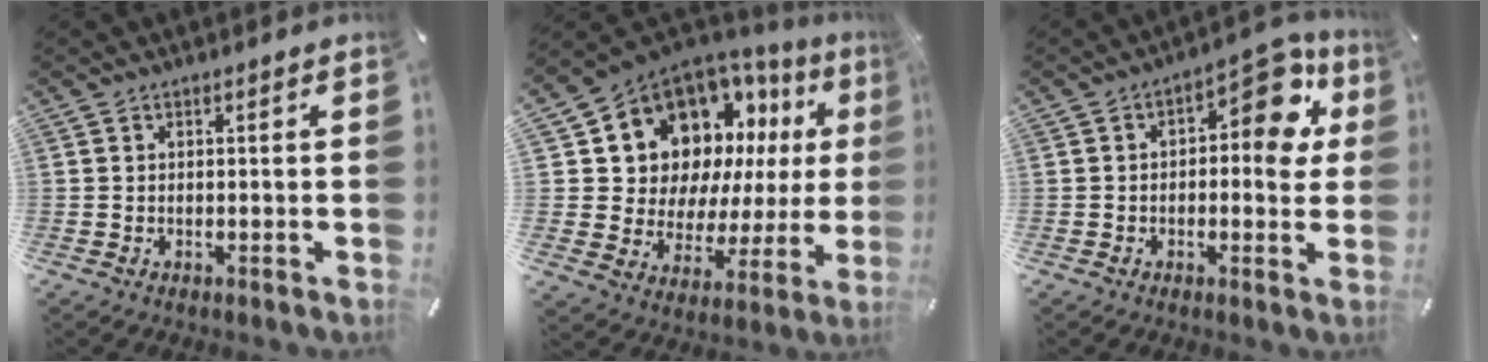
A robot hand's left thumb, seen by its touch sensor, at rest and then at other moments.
{"total": 14.6, "force": [8.9, 10.1, 5.6], "torque": [-0.094, -0.091, 0.167]}
{"total": 11.5, "force": [4.1, 5.5, 9.2], "torque": [-0.106, -0.033, 0.064]}